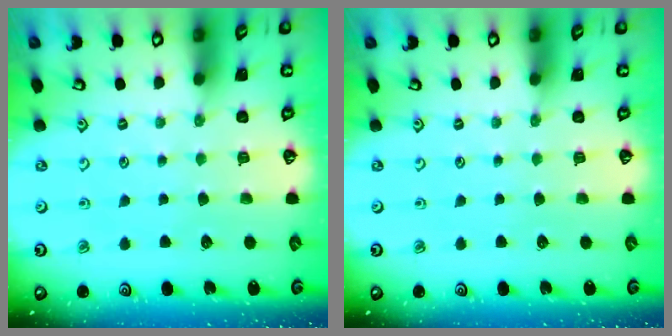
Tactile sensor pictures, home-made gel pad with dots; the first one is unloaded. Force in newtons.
{"total": 0.0}